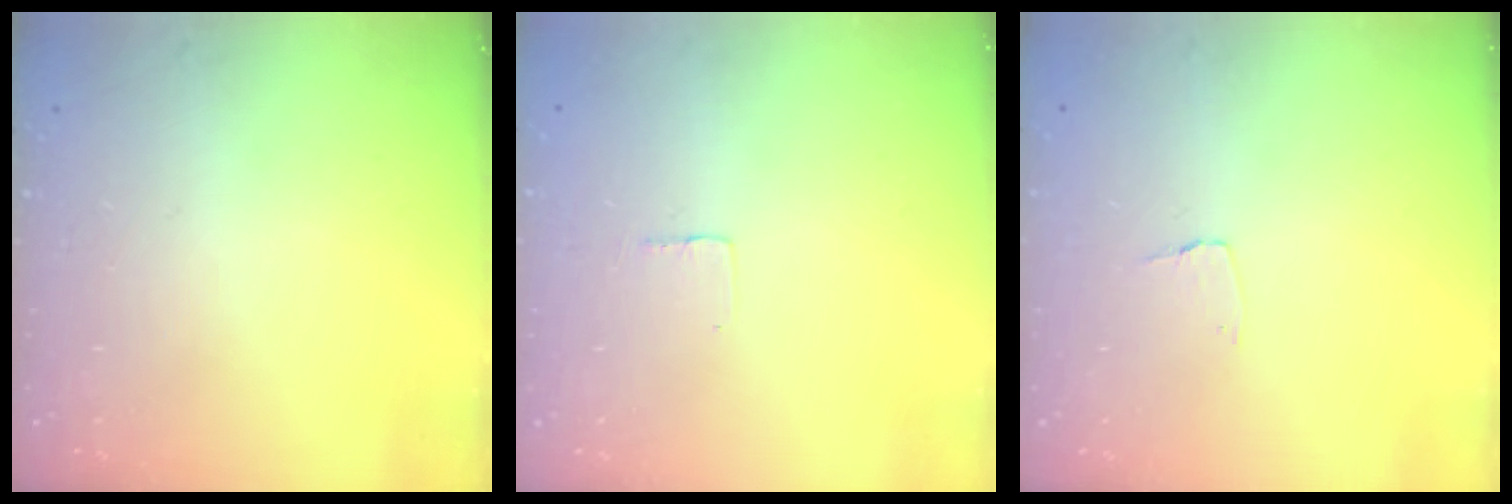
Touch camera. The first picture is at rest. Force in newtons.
{"total": 1.9, "press": 1.9, "slide": 0.1}
{"total": 2.6, "press": 2.6, "slide": 0.2}